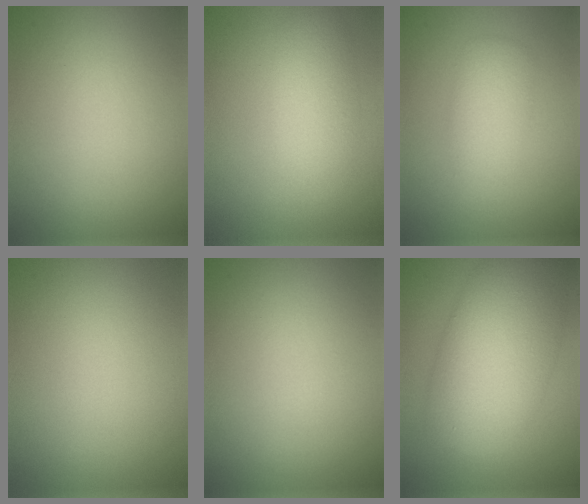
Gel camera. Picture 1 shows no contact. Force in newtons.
{"total": 3.7, "press": 3.7, "slide": 0.1}
{"total": 2.6, "press": 2.6, "slide": 0.1}
{"total": 0.0}
{"total": 0.0}
{"total": 10.3, "press": 10.3, "slide": 0.3}